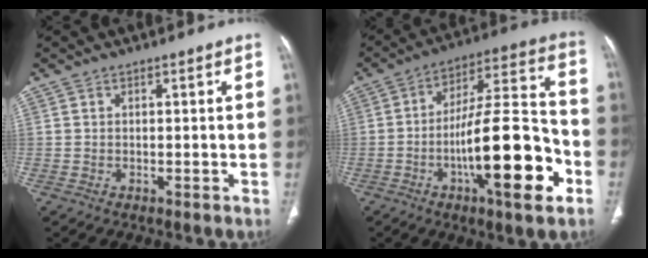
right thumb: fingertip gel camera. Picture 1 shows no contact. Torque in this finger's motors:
{"motor_torque": [3.61, 1.39, 1.99, -0.78, 0.56]}